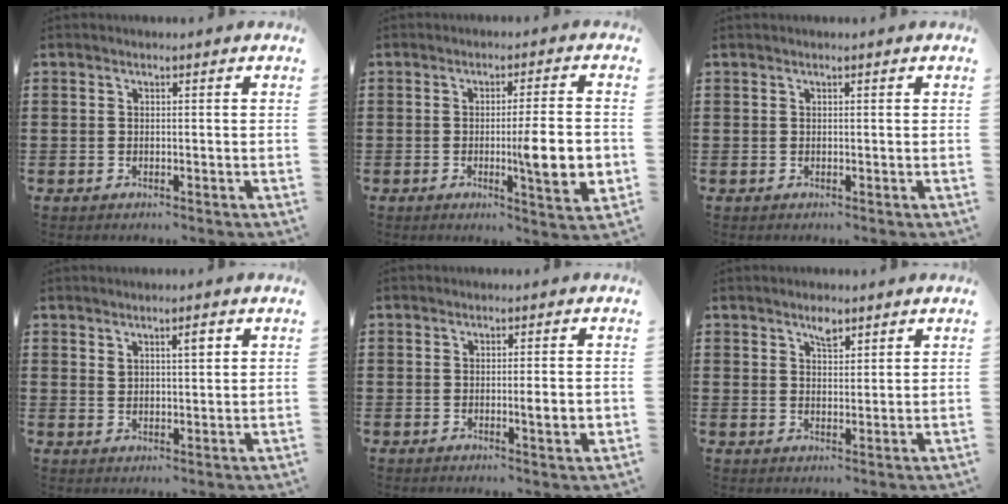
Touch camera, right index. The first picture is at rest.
{"total": 9.0, "force": [-1.2, 1.2, 8.8], "torque": [-0.120, -0.016, -0.021]}
{"total": 0.0}
{"total": 2.6, "force": [1.5, 0.9, 1.9], "torque": [-0.032, 0.002, 0.023]}
{"total": 3.3, "force": [-0.4, 0.3, 3.3], "torque": [-0.046, -0.006, -0.009]}
{"total": 2.5, "force": [1.9, 1.0, 1.3], "torque": [-0.015, -0.005, 0.031]}